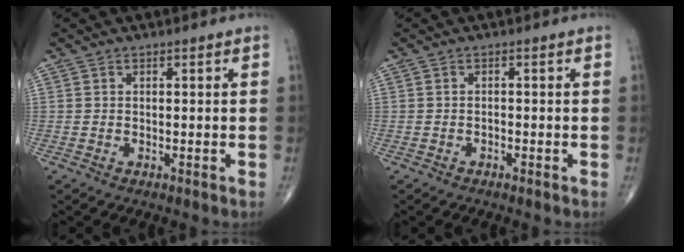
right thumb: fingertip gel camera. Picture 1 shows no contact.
{"total": 0.5, "force": [-0.4, 0.2, 0.2], "torque": [0.000, 0.000, -0.011]}